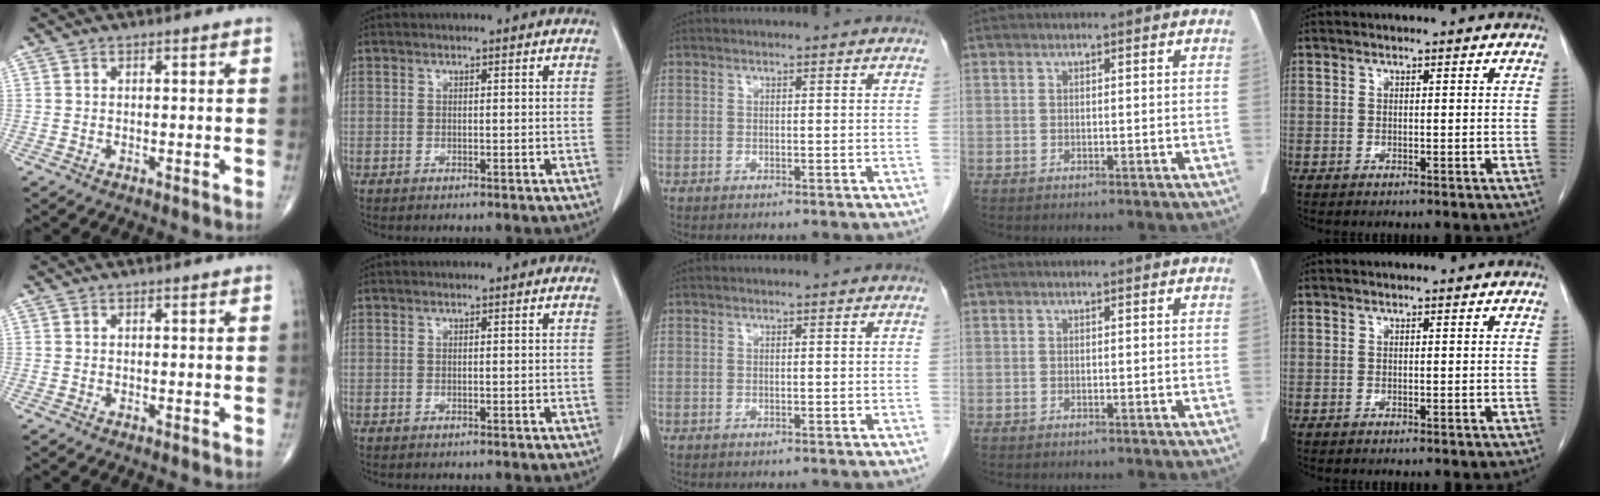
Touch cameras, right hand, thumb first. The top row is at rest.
{}